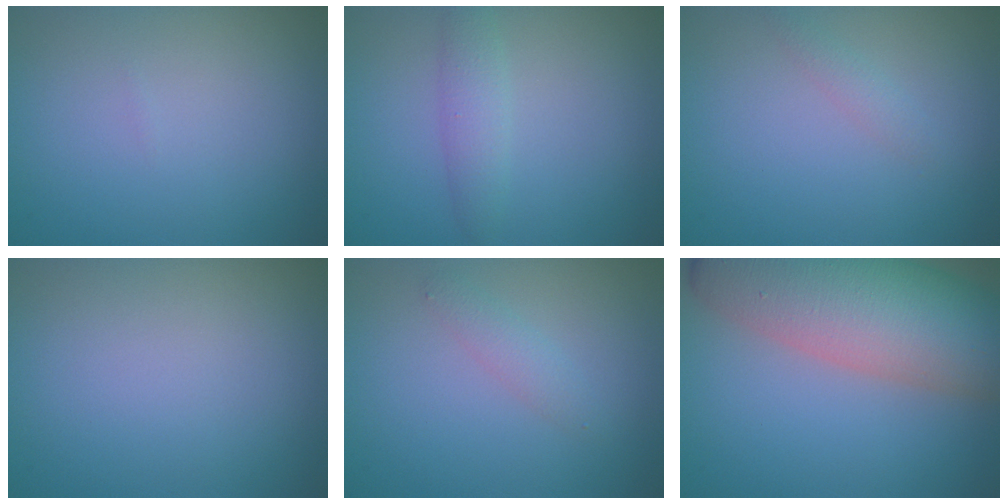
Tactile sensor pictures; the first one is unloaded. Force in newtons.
{"total": 2.0, "press": 2.0, "slide": 0.1}
{"total": 0.9, "press": 0.9, "slide": 0.0}
{"total": 0.0}
{"total": 1.3, "press": 1.3, "slide": 0.0}
{"total": 13.1, "press": 13.0, "slide": 0.7}